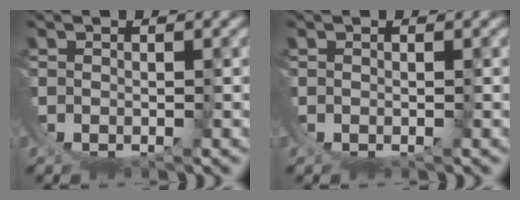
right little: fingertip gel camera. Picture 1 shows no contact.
{"total": 0.0}